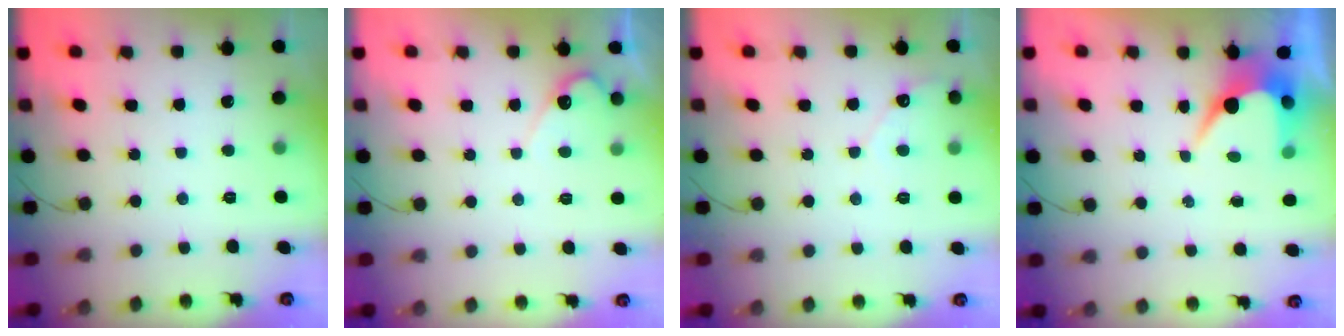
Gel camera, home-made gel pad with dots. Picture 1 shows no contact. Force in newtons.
{"total": 4.0, "press": 4.0, "slide": 0.3}
{"total": 3.5, "press": 3.5, "slide": 0.3}
{"total": 6.5, "press": 6.5, "slide": 0.5}